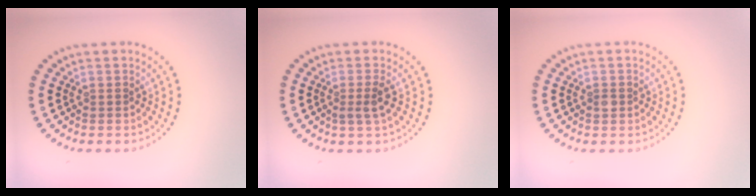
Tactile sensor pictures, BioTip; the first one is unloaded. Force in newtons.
{"total": 1.6, "press": 1.2, "slide": 1.1}
{"total": 0.8, "press": 0.8, "slide": 0.1}